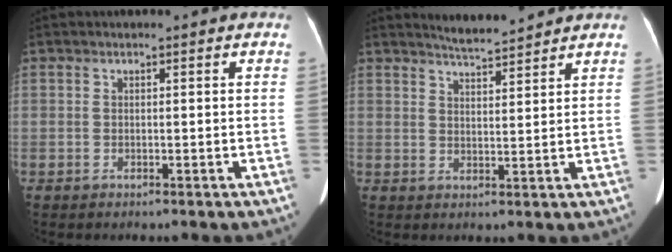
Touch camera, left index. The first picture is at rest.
{"total": 4.8, "force": [4.7, -0.1, 1.1], "torque": [-0.026, 0.004, 0.078]}